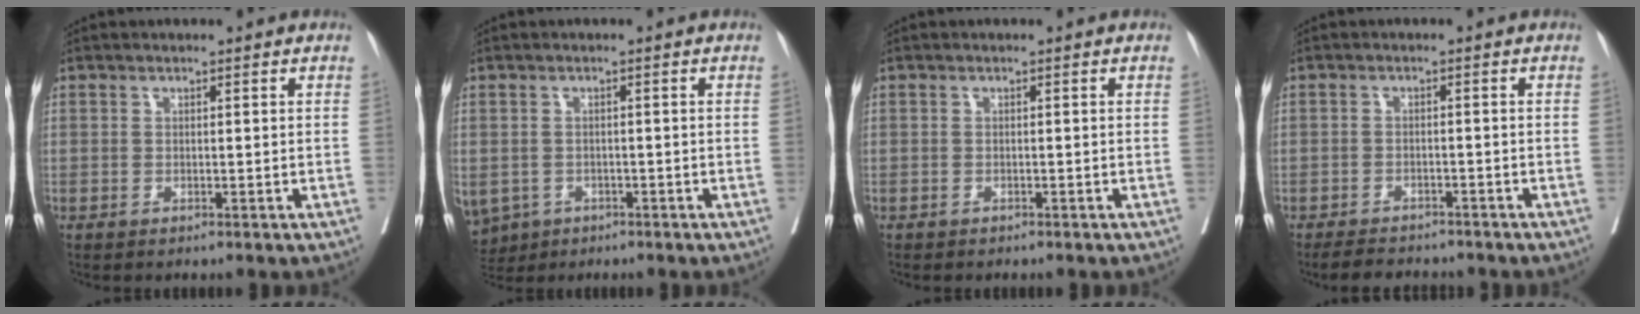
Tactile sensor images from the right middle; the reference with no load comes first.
{"total": 8.7, "force": [-4.1, 7.0, 3.1], "torque": [-0.096, -0.005, -0.056]}
{"total": 1.3, "force": [-1.1, 0.5, 0.4], "torque": [-0.020, -0.003, -0.014]}
{"total": 5.6, "force": [-5.0, 1.7, 1.6], "torque": [-0.028, -0.008, -0.073]}